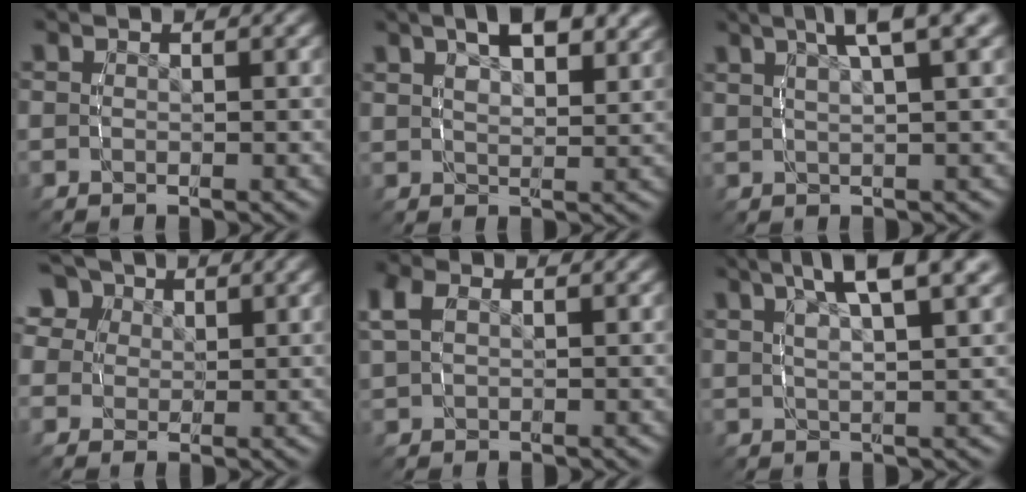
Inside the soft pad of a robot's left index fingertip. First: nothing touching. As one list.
[{"total": 5.2, "force": [3.5, 1.9, 3.5], "torque": [-0.043, 0.007, 0.059]}, {"total": 6.5, "force": [4.4, 1.6, 4.6], "torque": [-0.063, 0.025, 0.065]}, {"total": 8.2, "force": [3.9, 6.2, 3.7], "torque": [-0.072, 0.007, 0.061]}, {"total": 2.3, "force": [0.8, 1.6, 1.4], "torque": [-0.047, -0.003, 0.026]}, {"total": 7.2, "force": [4.8, 1.7, 5.1], "torque": [-0.077, 0.017, 0.078]}]